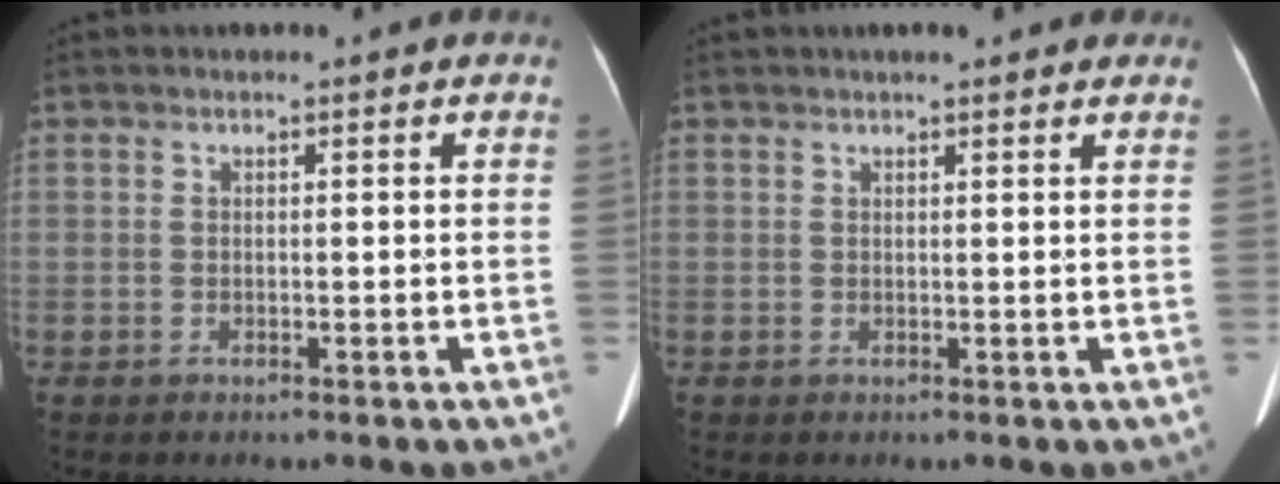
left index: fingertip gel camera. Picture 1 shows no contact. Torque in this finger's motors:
{"motor_torque": [0.48, -0.46, 0.03, 0.03]}